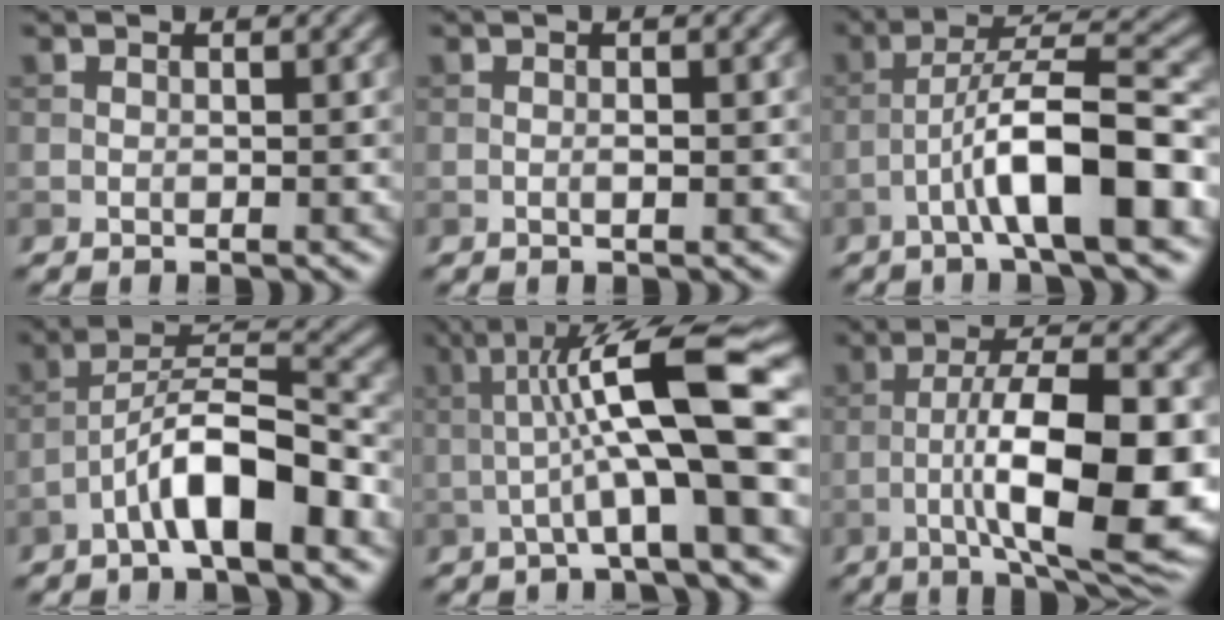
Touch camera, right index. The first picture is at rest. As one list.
[{"total": 1.1, "force": [-0.1, 0.2, 1.1], "torque": [-0.017, -0.004, -0.002]}, {"total": 8.3, "force": [-3.2, 1.4, 7.6], "torque": [-0.122, 0.023, -0.053]}, {"total": 7.3, "force": [-3.7, 1.8, 6.0], "torque": [-0.106, 0.023, -0.065]}, {"total": 11.5, "force": [0.7, 2.0, 11.3], "torque": [-0.169, 0.019, 0.010]}, {"total": 12.8, "force": [-2.9, 3.4, 11.9], "torque": [-0.188, 0.003, -0.048]}]